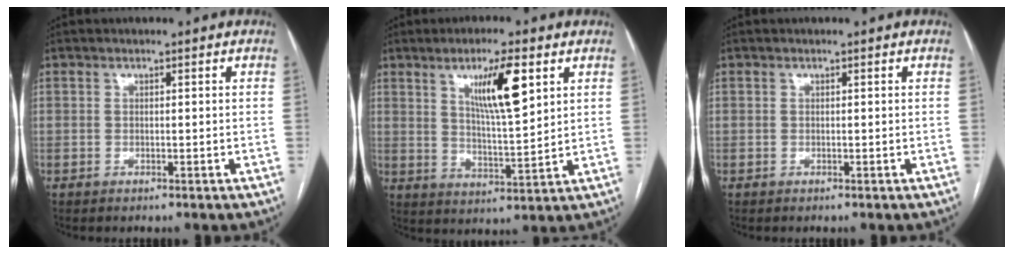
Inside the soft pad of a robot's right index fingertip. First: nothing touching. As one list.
[{"total": 9.7, "force": [4.3, 1.2, 8.6], "torque": [-0.150, -0.004, 0.076]}, {"total": 0.0}]